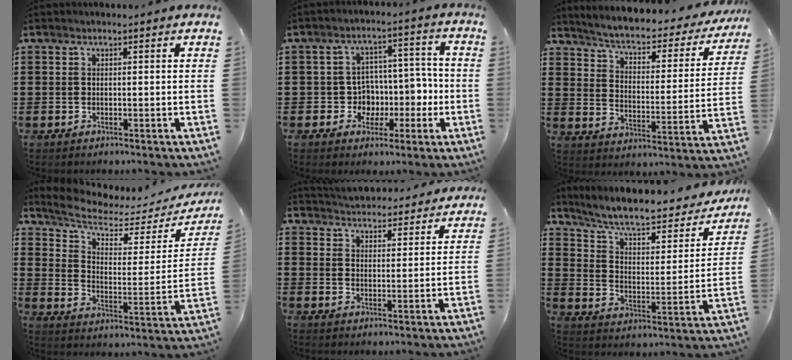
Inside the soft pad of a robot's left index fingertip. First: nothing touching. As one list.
[{"total": 6.1, "force": [-0.9, 5.7, 1.9], "torque": [-0.040, -0.003, -0.014]}, {"total": 3.0, "force": [2.5, 0.5, 1.6], "torque": [-0.047, -0.029, 0.032]}, {"total": 5.3, "force": [4.4, 1.5, 2.5], "torque": [-0.074, -0.031, 0.072]}, {"total": 4.2, "force": [4.2, 0.3, -0.1], "torque": [-0.017, -0.028, 0.071]}, {"total": 7.7, "force": [6.4, 1.3, 4.0], "torque": [-0.104, -0.040, 0.106]}]